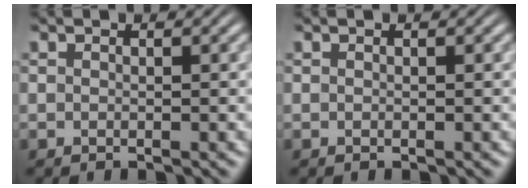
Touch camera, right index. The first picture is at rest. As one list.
[{"total": 0.0}]